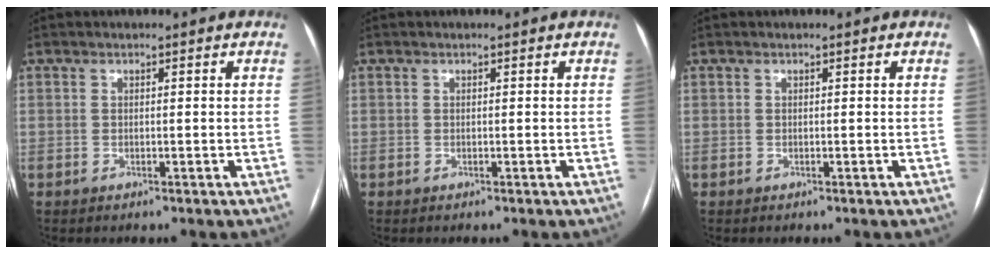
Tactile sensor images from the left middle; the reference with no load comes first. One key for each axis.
{"total": 0.0}
{"total": 0.0}